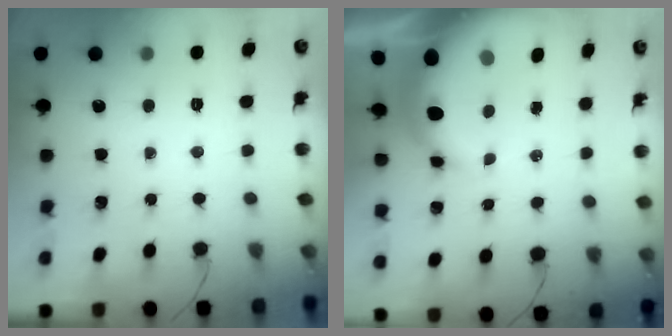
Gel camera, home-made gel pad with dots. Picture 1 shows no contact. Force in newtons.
{"total": 9.6, "press": 9.3, "slide": 2.2}